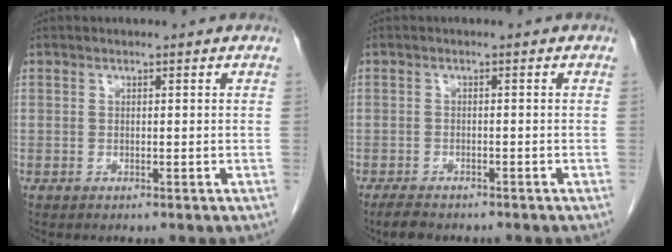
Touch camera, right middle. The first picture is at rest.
{"total": 3.1, "force": [-2.6, 1.0, 1.4], "torque": [-0.026, -0.006, -0.039]}